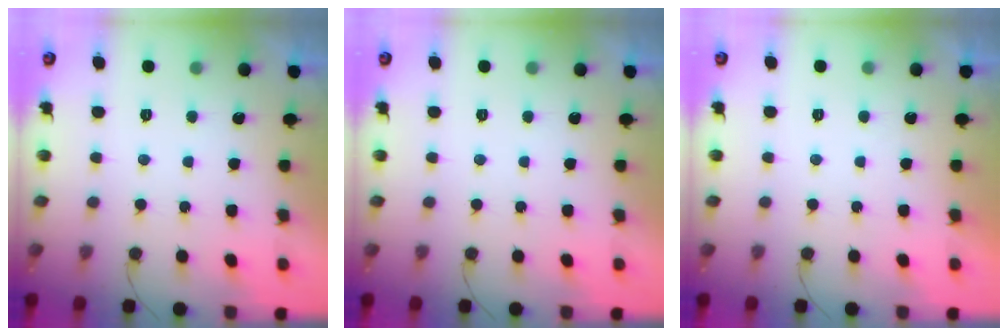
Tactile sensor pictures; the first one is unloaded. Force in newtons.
{"total": 0.0}
{"total": 1.7, "press": 1.7, "slide": 0.0}